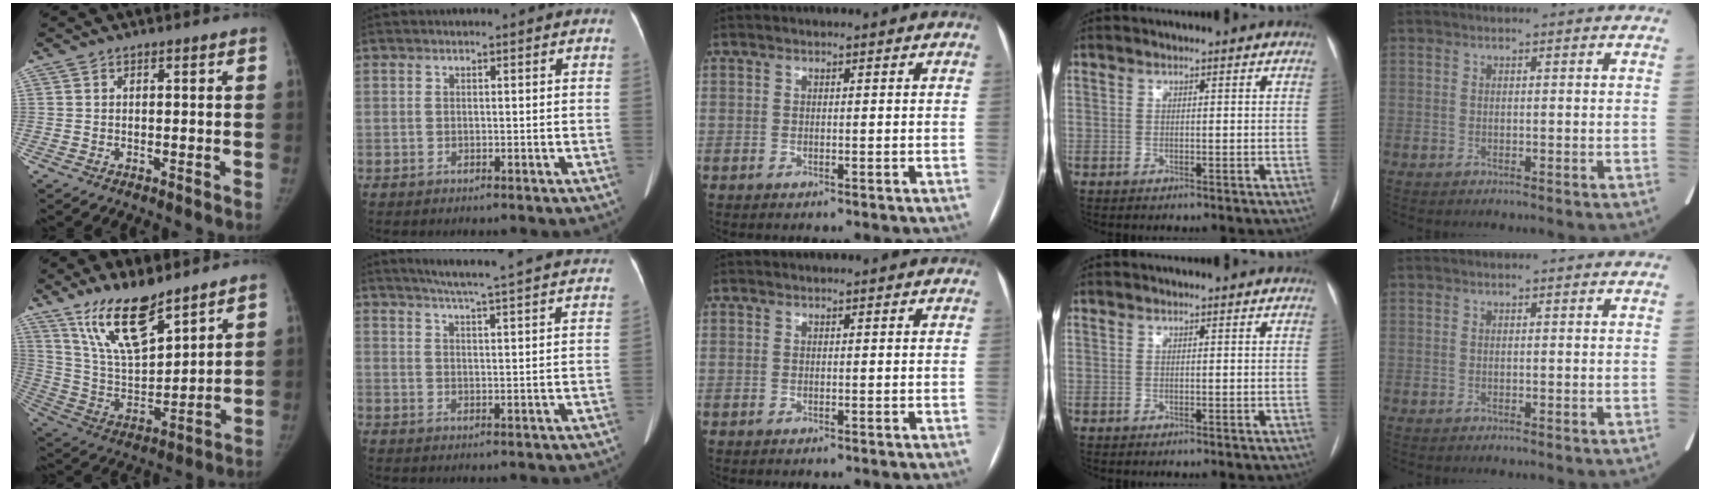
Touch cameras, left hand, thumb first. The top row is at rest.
{"thumb": {"total": 15.8, "force": [11.4, 5.2, 9.8], "torque": [-0.149, -0.068, 0.226]}, "index": {"total": 22.5, "force": [20.6, 0.0, 9.2], "torque": [-0.140, -0.021, 0.250]}, "middle": {"total": 1.4, "force": [-0.7, -1.0, -0.8], "torque": [0.015, -0.008, -0.011]}}